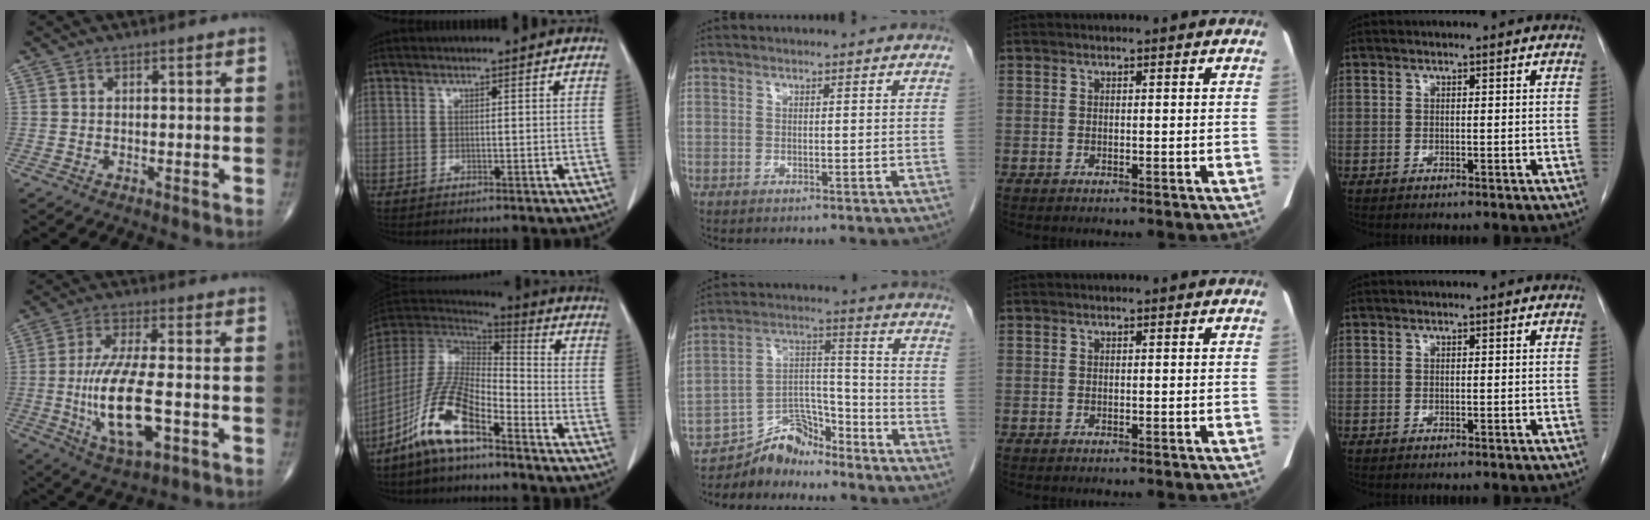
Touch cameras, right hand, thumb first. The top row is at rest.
{"thumb": {"total": 15.2, "force": [-2.9, 5.5, 13.9], "torque": [-0.270, -0.001, -0.048]}, "index": {"total": 12.0, "force": [-7.5, 3.5, 8.6], "torque": [-0.183, 0.009, -0.148]}, "middle": {"total": 8.7, "force": [-8.3, 2.5, 0.7], "torque": [-0.010, 0.033, -0.151]}}